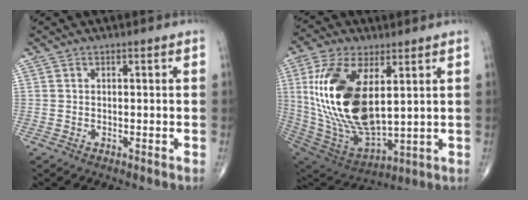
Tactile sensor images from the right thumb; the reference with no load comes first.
{"total": 23.2, "force": [4.9, 11.4, 19.6], "torque": [-0.392, -0.030, 0.103]}